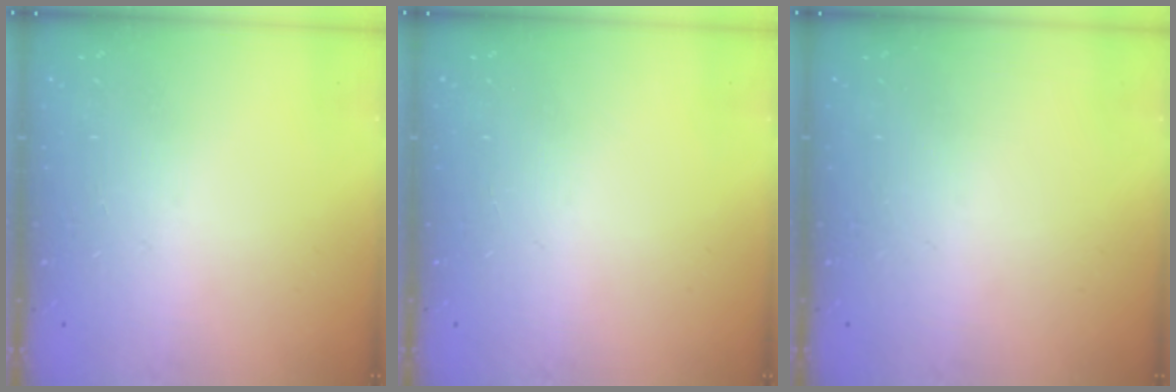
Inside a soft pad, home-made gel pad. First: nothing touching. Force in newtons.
{"total": 0.0}
{"total": 0.0}